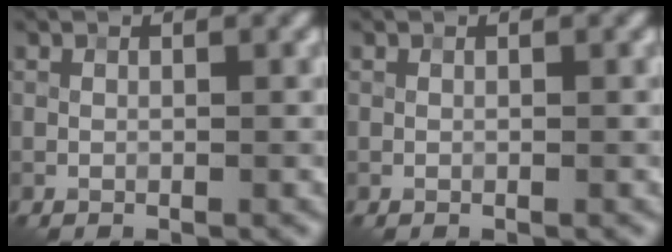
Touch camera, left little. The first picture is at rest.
{"total": 0.0}